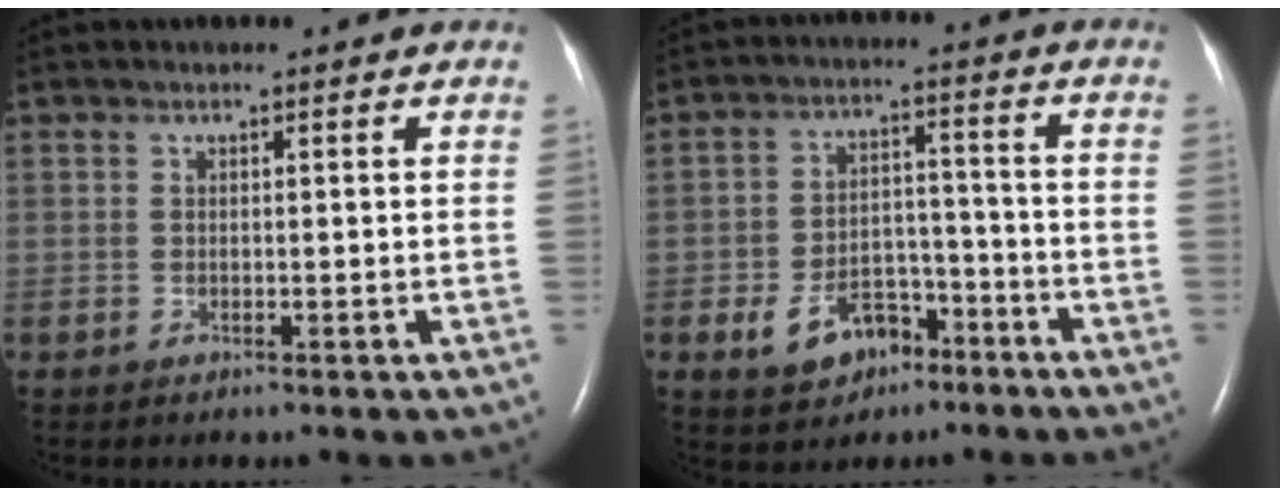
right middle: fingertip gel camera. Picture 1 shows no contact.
{"total": 8.0, "force": [-4.5, 5.2, 4.1], "torque": [-0.082, 0.017, -0.066]}